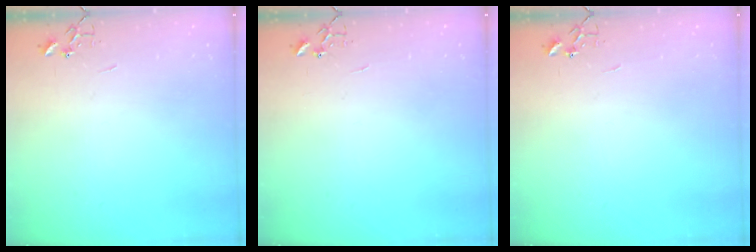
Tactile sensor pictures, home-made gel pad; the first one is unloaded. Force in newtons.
{"total": 0.0}
{"total": 0.0}